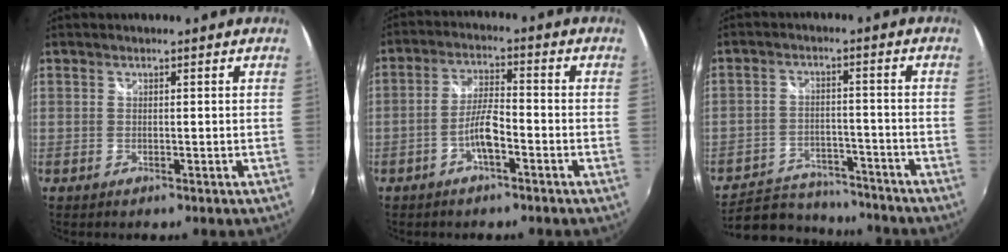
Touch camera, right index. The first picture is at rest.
{"total": 5.3, "force": [-2.7, 1.2, 4.4], "torque": [-0.093, 0.008, -0.050]}
{"total": 15.5, "force": [-13.3, 6.2, 5.0], "torque": [-0.127, 0.007, -0.189]}